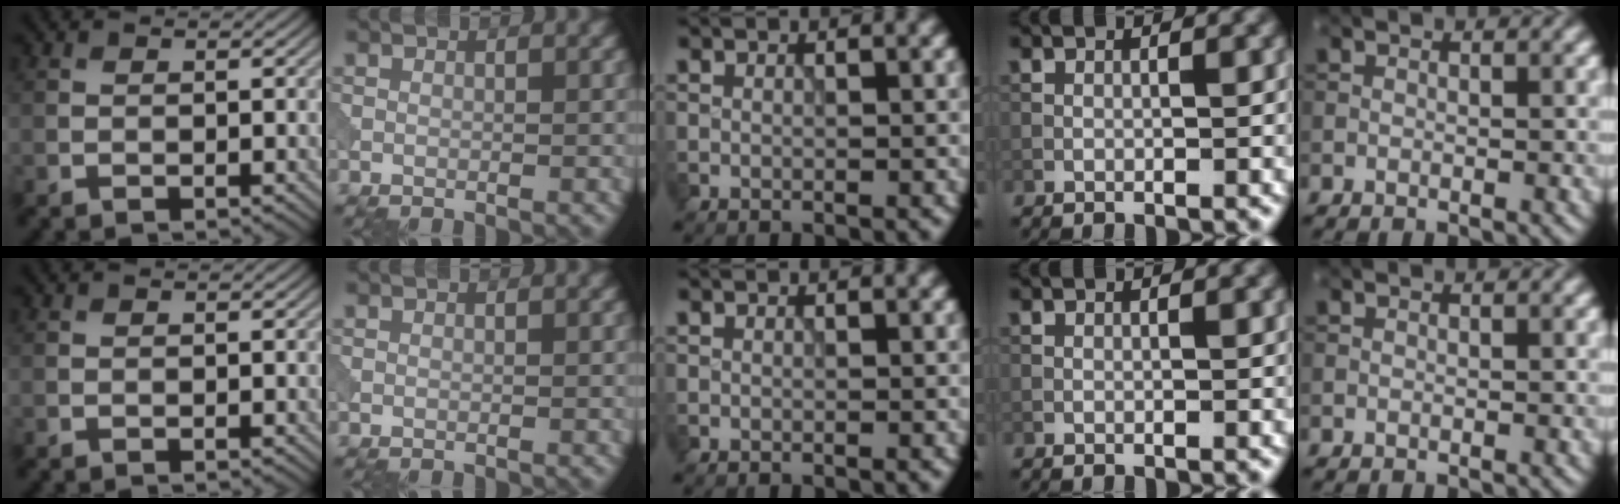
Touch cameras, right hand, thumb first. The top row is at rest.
{}